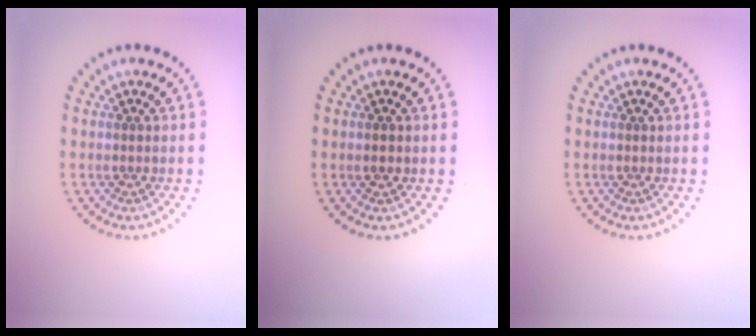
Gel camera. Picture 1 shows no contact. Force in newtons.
{"total": 1.2, "press": 1.2, "slide": 0.2}
{"total": 0.0}